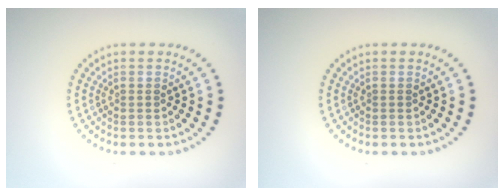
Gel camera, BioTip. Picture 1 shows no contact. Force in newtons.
{"total": 0.0}